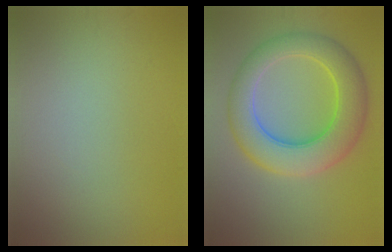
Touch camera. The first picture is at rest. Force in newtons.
{"total": 7.7, "press": 7.7, "slide": 0.1}